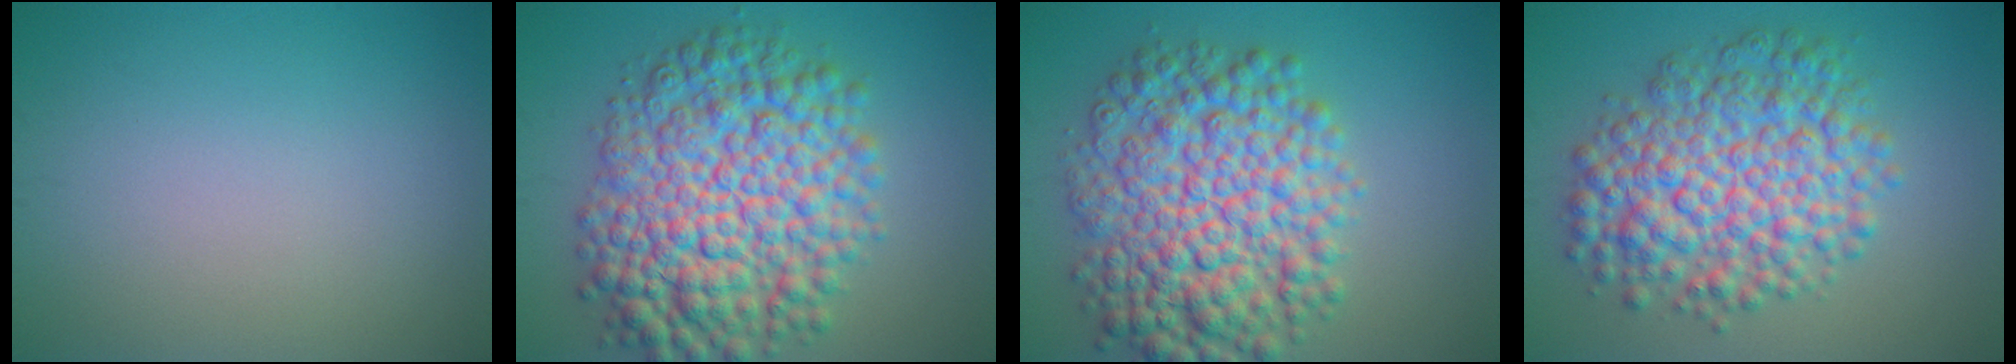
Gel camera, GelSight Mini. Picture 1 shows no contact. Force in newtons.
{"total": 11.6, "press": 11.6, "slide": 0.2}
{"total": 10.5, "press": 10.5, "slide": 0.1}
{"total": 8.8, "press": 8.8, "slide": 0.1}